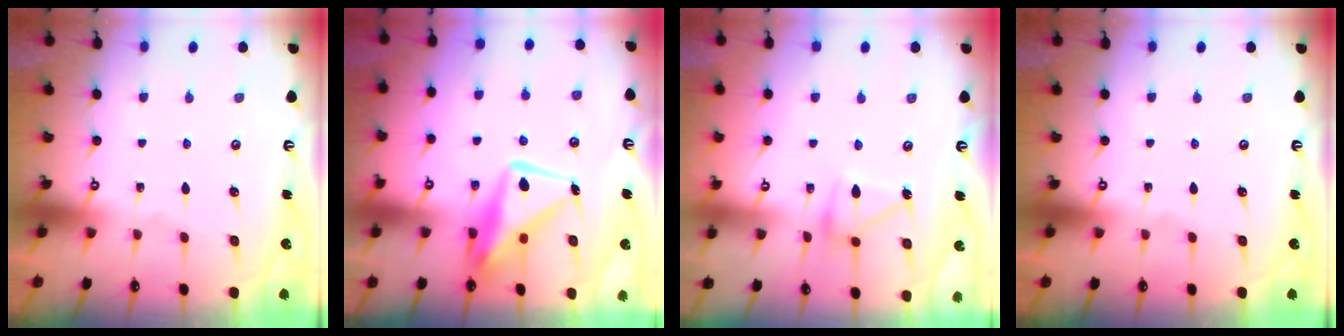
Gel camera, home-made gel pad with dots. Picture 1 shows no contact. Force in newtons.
{"total": 12.6, "press": 12.6, "slide": 1.2}
{"total": 12.2, "press": 12.2, "slide": 0.4}
{"total": 0.0}